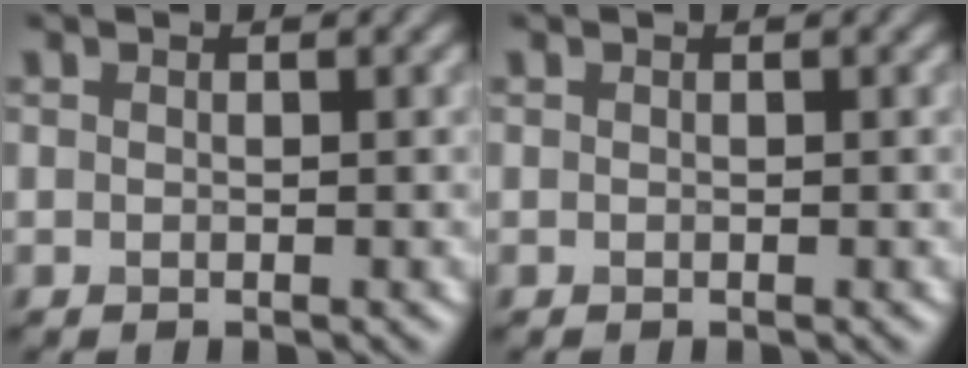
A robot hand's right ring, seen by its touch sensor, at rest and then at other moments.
{"total": 0.0}